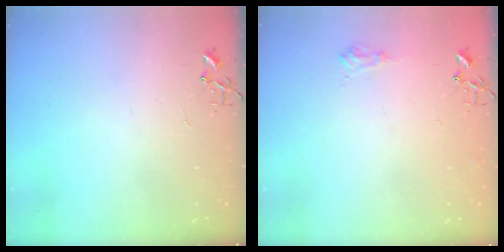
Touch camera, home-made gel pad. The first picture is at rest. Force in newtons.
{"total": 7.7, "press": 7.7, "slide": 0.8}